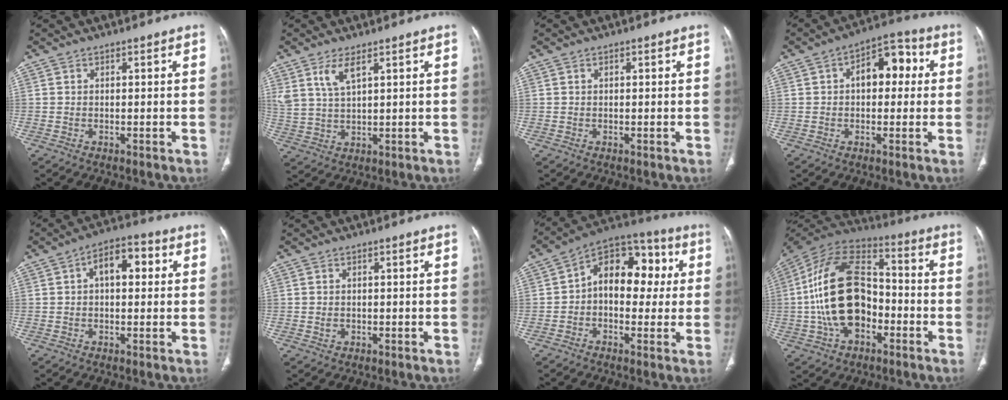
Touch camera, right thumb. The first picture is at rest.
{"total": 5.3, "force": [3.1, 1.6, 4.0], "torque": [-0.087, -0.016, 0.072]}
{"total": 0.0}
{"total": 9.5, "force": [1.5, 5.7, 7.4], "torque": [-0.078, 0.029, 0.014]}
{"total": 7.9, "force": [1.6, 4.4, 6.4], "torque": [-0.077, 0.022, 0.017]}
{"total": 1.2, "force": [-0.1, 1.0, 0.6], "torque": [-0.014, 0.001, 0.000]}
{"total": 15.0, "force": [1.4, 9.9, 11.3], "torque": [-0.116, 0.040, 0.008]}
{"total": 21.6, "force": [-3.5, 13.6, 16.4], "torque": [-0.293, 0.037, -0.065]}